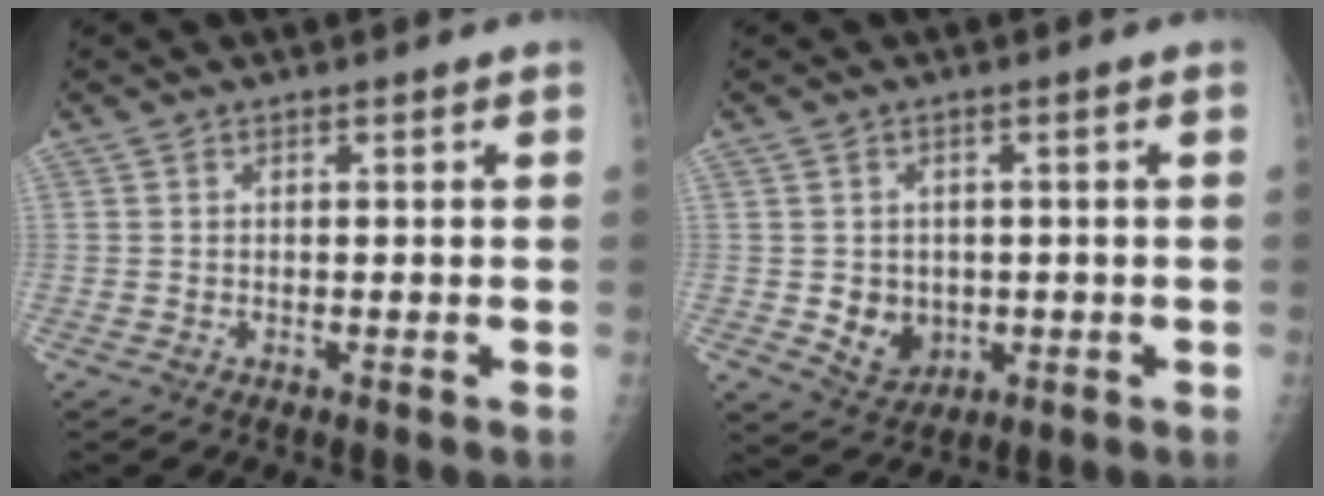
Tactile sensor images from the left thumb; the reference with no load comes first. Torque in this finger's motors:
{"motor_torque": [-0.04, 0.03, 0.05, 0.04, 0.01]}